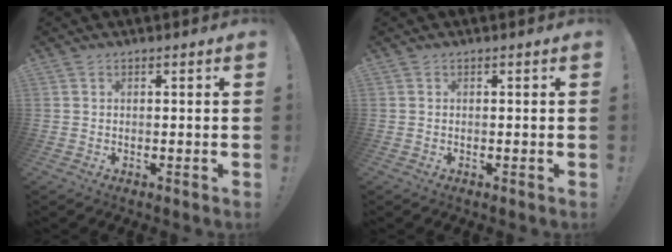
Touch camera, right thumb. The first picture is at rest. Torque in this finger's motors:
{"motor_torque": [-0.21, -0.12, 0.12, 0.01, 0.00]}